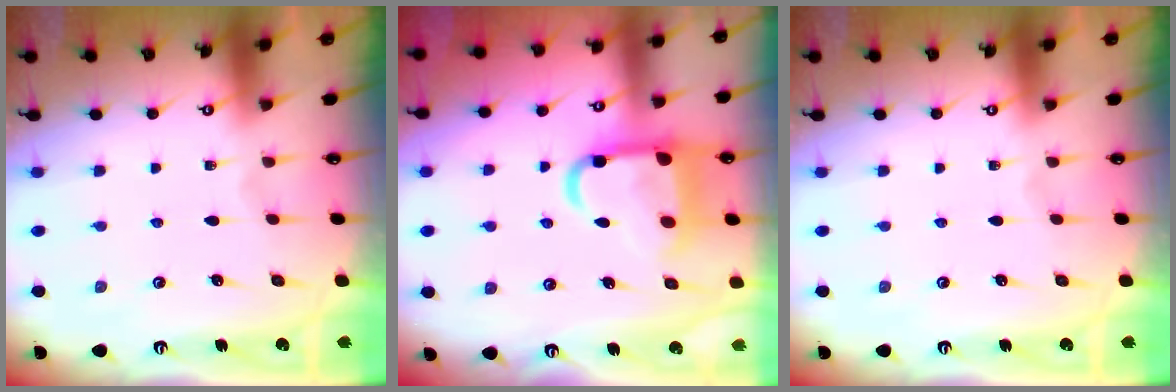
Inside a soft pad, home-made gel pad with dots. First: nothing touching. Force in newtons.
{"total": 14.1, "press": 14.0, "slide": 1.7}
{"total": 0.0}